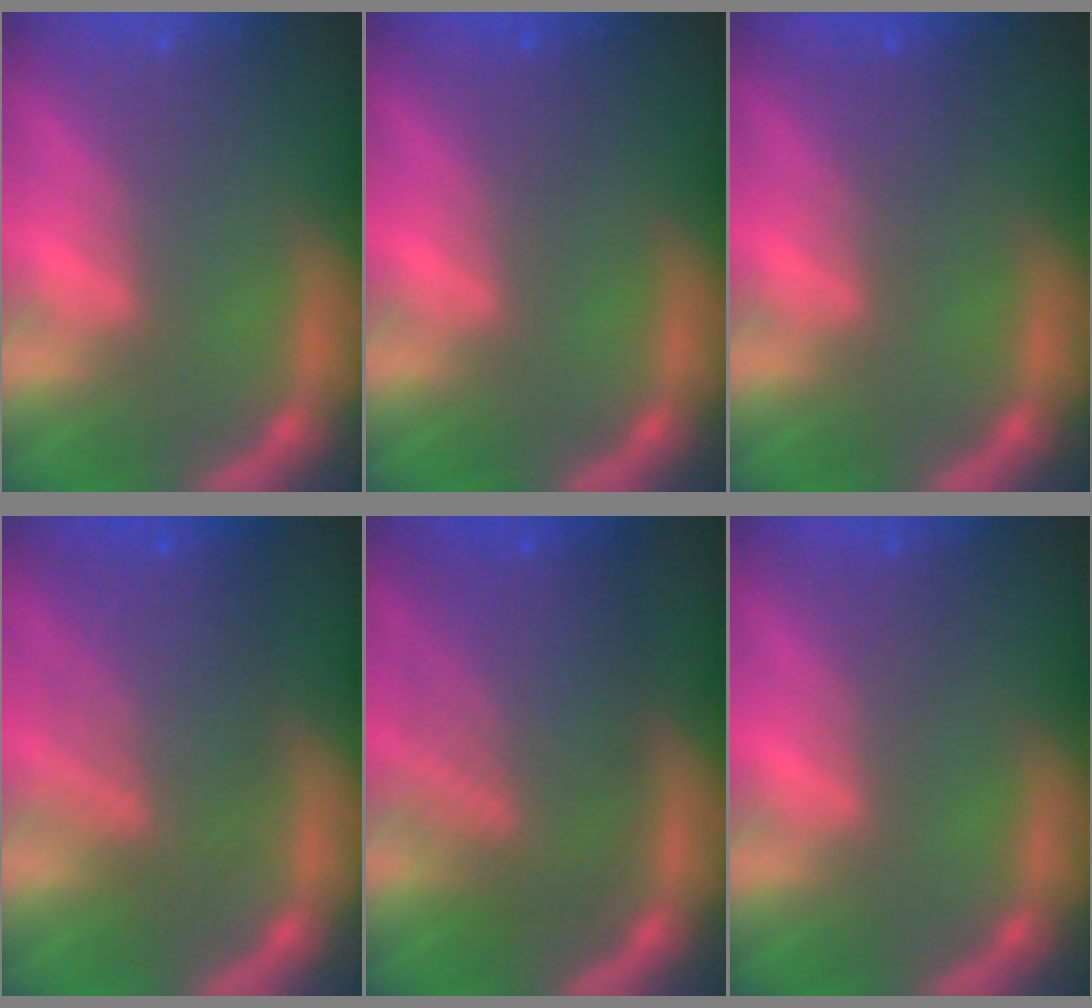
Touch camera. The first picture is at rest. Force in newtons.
{"total": 1.0}
{"total": 1.5}
{"total": 7.1}
{"total": 9.0}
{"total": 1.0}